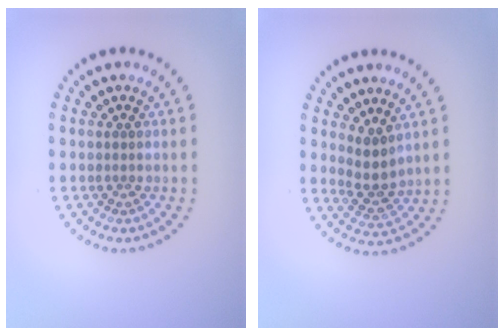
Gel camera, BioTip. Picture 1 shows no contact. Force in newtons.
{"total": 2.6, "press": 2.1, "slide": 1.4}